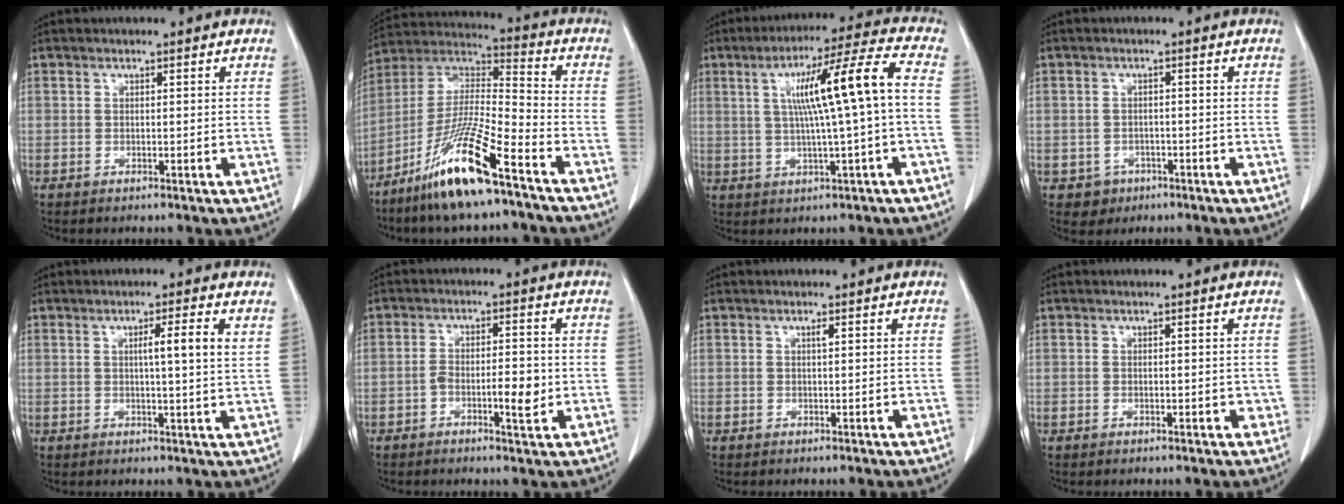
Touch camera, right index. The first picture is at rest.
{"total": 15.2, "force": [-9.5, 0.6, 11.8], "torque": [-0.242, -0.020, -0.183]}
{"total": 12.2, "force": [0.9, -0.6, 12.1], "torque": [-0.195, 0.018, 0.017]}
{"total": 3.3, "force": [-1.4, 3.0, 0.1], "torque": [0.005, 0.013, -0.015]}
{"total": 4.6, "force": [1.6, -0.4, 4.3], "torque": [-0.066, 0.001, 0.020]}
{"total": 5.0, "force": [-1.4, 1.3, 4.6], "torque": [-0.078, 0.006, -0.020]}
{"total": 0.5, "force": [0.2, 0.0, 0.5], "torque": [-0.010, 0.000, 0.004]}
{"total": 1.4, "force": [-0.1, 0.9, 1.1], "torque": [-0.010, 0.002, 0.000]}